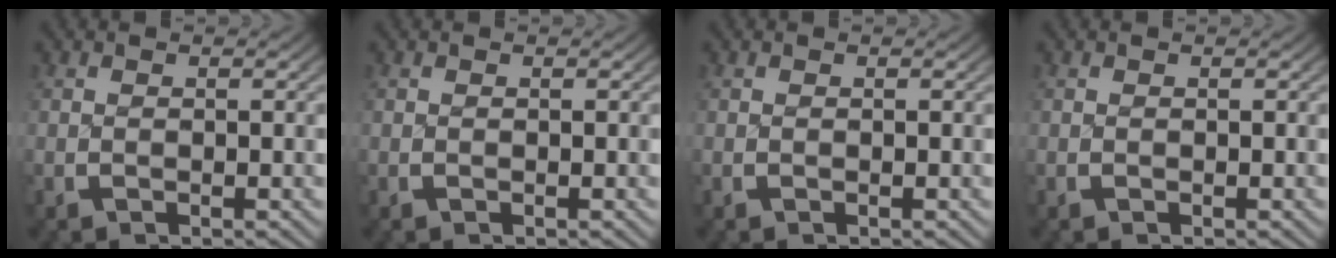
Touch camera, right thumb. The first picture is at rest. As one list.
[{"total": 0.0}, {"total": 0.0}, {"total": 0.0}]